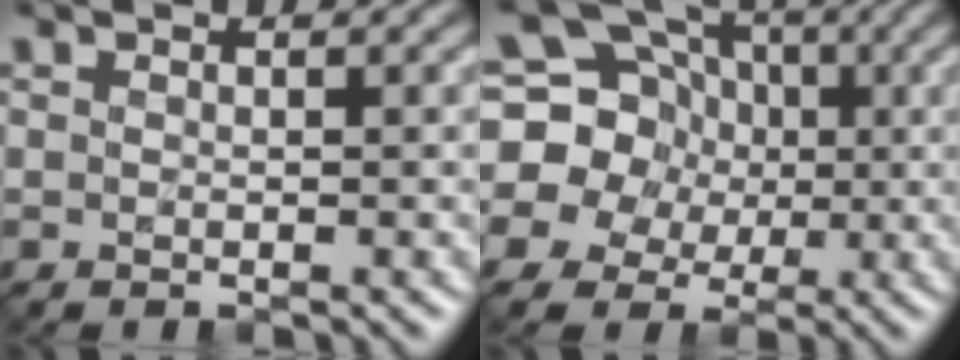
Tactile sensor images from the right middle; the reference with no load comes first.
{"total": 14.1, "force": [2.1, 12.8, 5.5], "torque": [-0.132, 0.032, 0.004]}